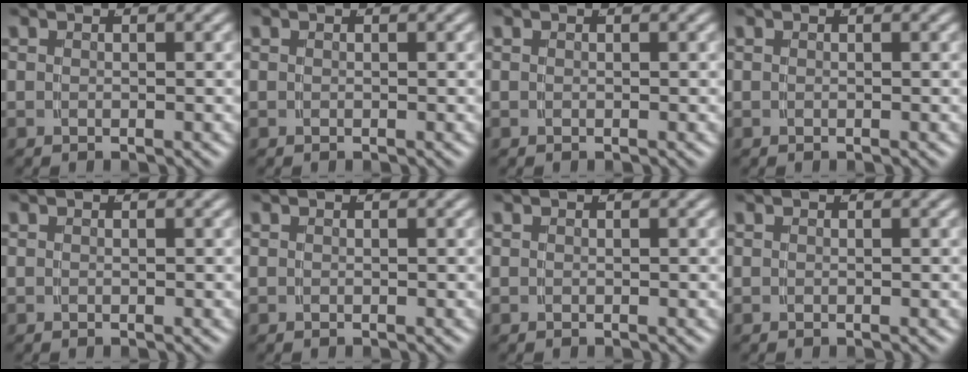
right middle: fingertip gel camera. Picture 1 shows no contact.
{"total": 0.0}
{"total": 0.0}
{"total": 0.0}
{"total": 0.0}
{"total": 0.0}
{"total": 0.0}
{"total": 0.0}